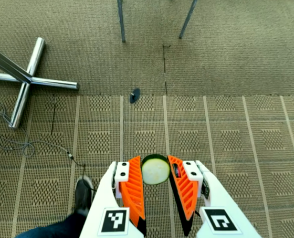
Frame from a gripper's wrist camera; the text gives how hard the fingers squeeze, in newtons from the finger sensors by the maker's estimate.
{"total": 7.6, "left": 7.6, "right": 7.7}